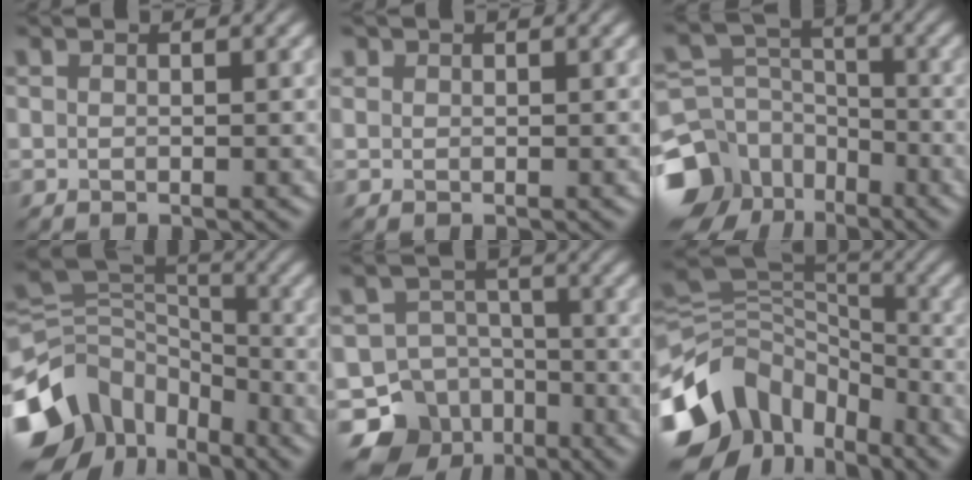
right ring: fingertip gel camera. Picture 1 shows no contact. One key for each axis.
{"total": 0.7, "fx": 0.3, "fy": 0.6, "fz": 0.0, "tx": 0.006, "ty": -0.001, "tz": 0.006}
{"total": 12.2, "fx": -7.1, "fy": 9.0, "fz": 3.9, "tx": -0.109, "ty": -0.026, "tz": -0.127}
{"total": 12.5, "fx": -6.4, "fy": 8.9, "fz": 6.0, "tx": -0.145, "ty": 0.009, "tz": -0.119}
{"total": 11.2, "fx": -6.5, "fy": 8.8, "fz": 2.1, "tx": -0.038, "ty": -0.021, "tz": -0.121}
{"total": 13.4, "fx": -5.7, "fy": 9.6, "fz": 7.4, "tx": -0.166, "ty": 0.011, "tz": -0.119}